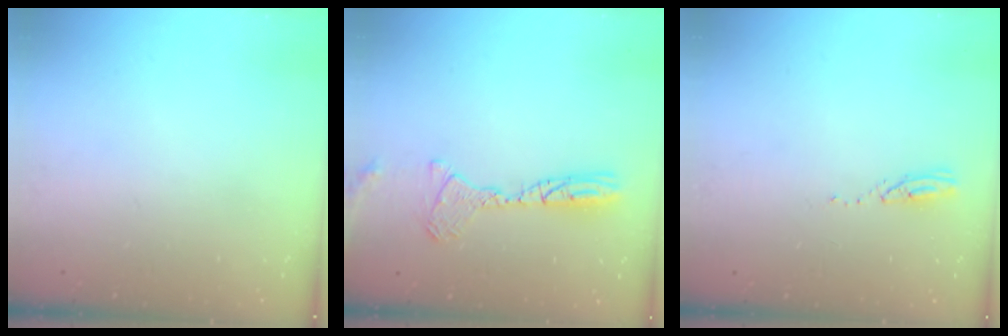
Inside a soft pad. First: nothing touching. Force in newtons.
{"total": 13.0, "press": 12.6, "slide": 3.3}
{"total": 3.2, "press": 3.2, "slide": 0.2}